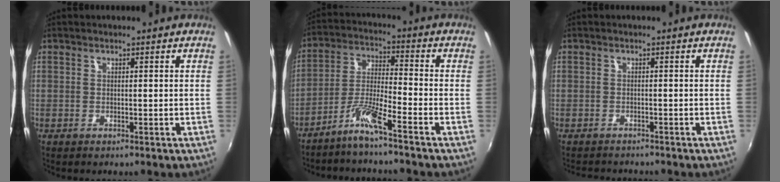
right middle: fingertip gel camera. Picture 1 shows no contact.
{"total": 6.4, "force": [-4.8, -0.7, 4.1], "torque": [-0.095, 0.009, -0.097]}
{"total": 2.8, "force": [-2.6, 0.9, 0.4], "torque": [-0.018, -0.002, -0.045]}